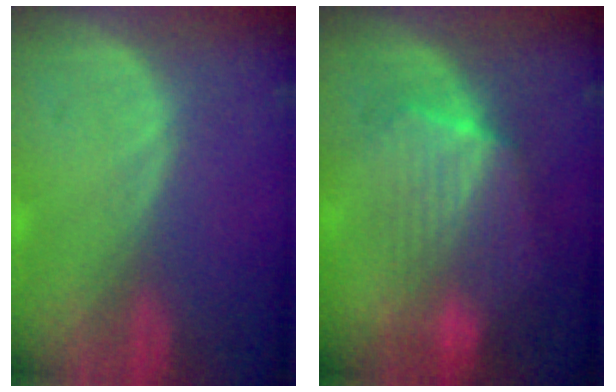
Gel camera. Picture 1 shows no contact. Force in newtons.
{"total": 7.1, "press": 7.0, "slide": 1.3}